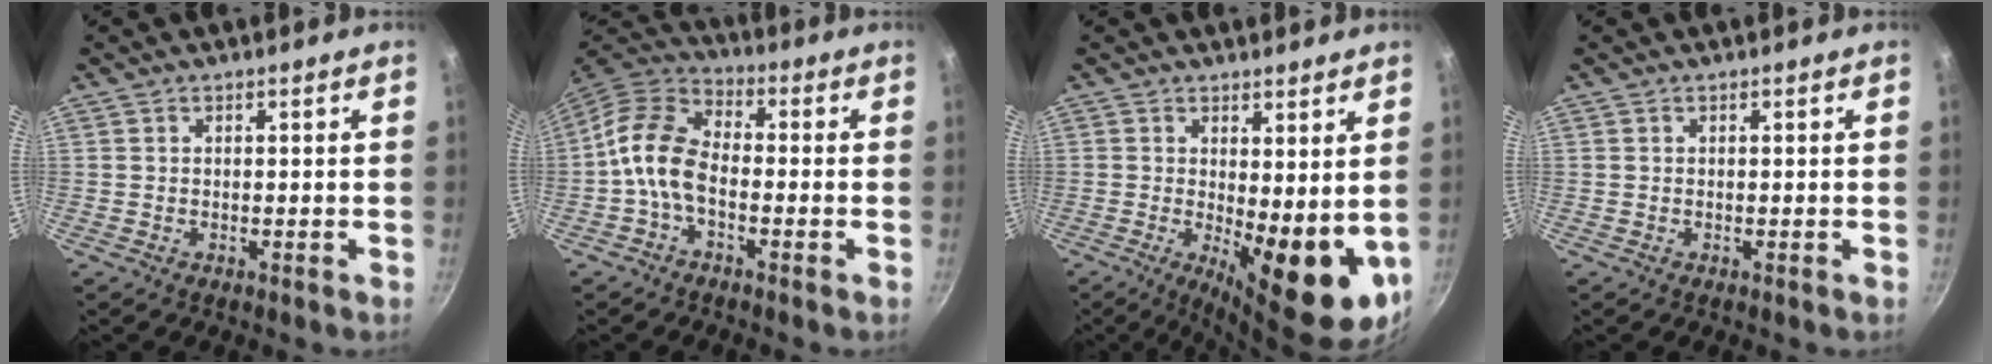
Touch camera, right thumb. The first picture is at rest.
{"total": 9.8, "force": [-2.5, 6.0, 7.3], "torque": [-0.136, 0.040, -0.067]}
{"total": 12.6, "force": [0.1, 4.8, 11.7], "torque": [-0.135, -0.022, 0.015]}
{"total": 0.0}